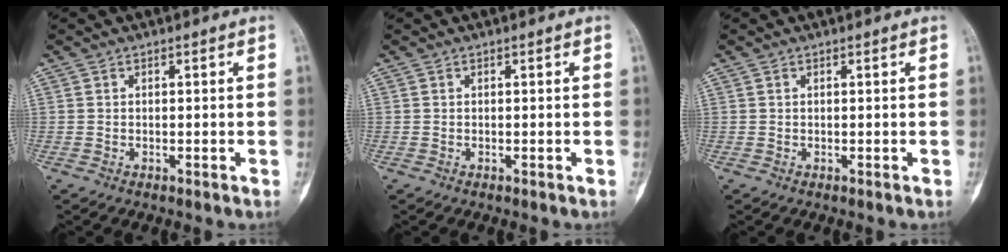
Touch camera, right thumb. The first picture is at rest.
{"total": 0.0}
{"total": 0.0}